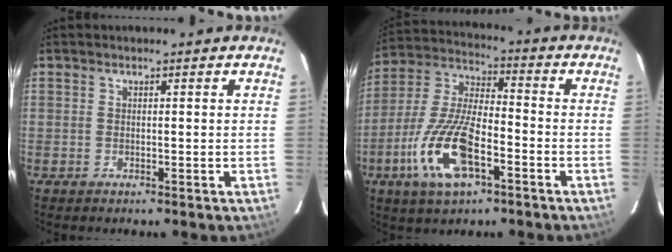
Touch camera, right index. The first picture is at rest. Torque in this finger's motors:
{"motor_torque": [1.75, -0.39, 0.51, 0.21]}